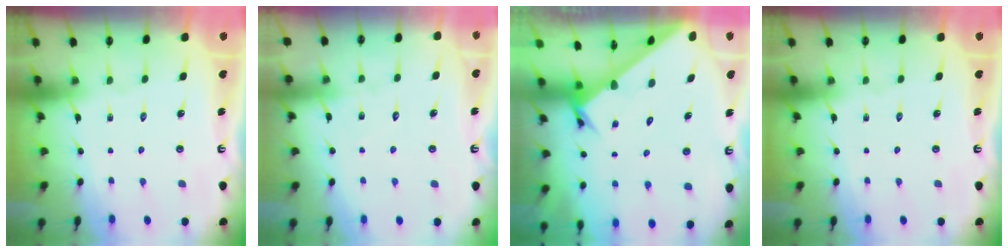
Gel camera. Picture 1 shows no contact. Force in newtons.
{"total": 4.5, "press": 4.5, "slide": 0.3}
{"total": 2.7, "press": 2.7, "slide": 0.3}
{"total": 0.0}